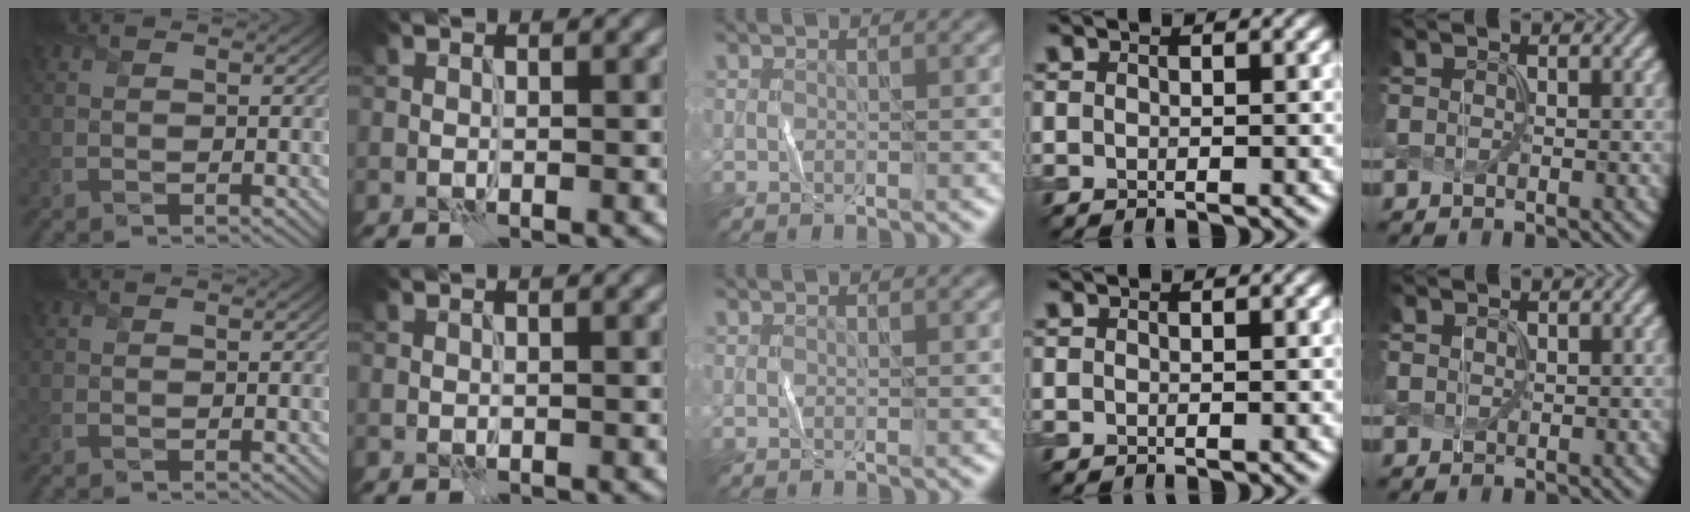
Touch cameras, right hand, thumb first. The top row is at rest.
{"little": {"total": 0.6, "force": [0.6, 0.0, 0.0], "torque": [-0.004, 0.000, 0.015]}}